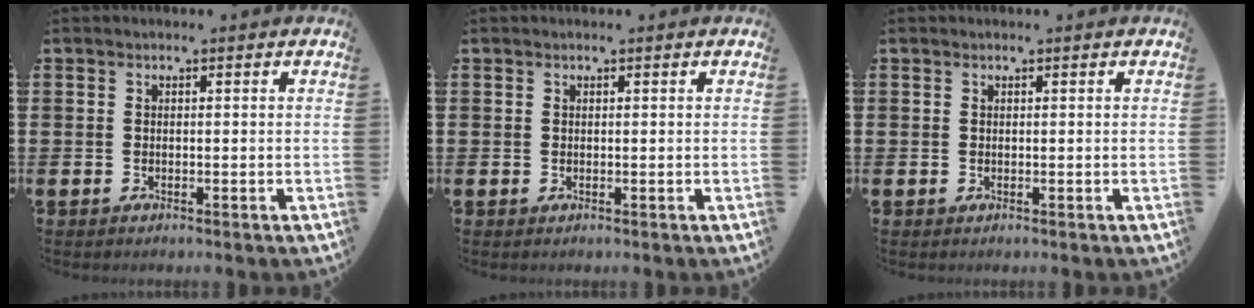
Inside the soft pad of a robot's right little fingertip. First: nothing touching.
{"total": 0.0}
{"total": 0.0}